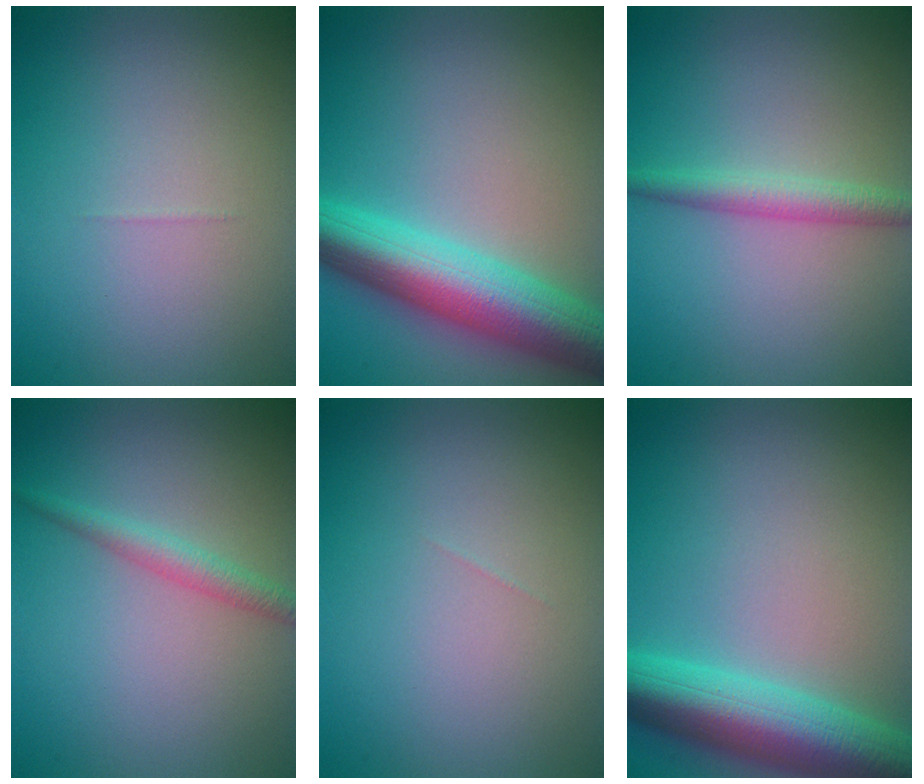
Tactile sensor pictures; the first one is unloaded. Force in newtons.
{"total": 9.2, "press": 9.2, "slide": 0.2}
{"total": 2.3, "press": 2.3, "slide": 0.0}
{"total": 1.9, "press": 1.9, "slide": 0.1}
{"total": 0.0}
{"total": 8.9, "press": 8.9, "slide": 0.3}